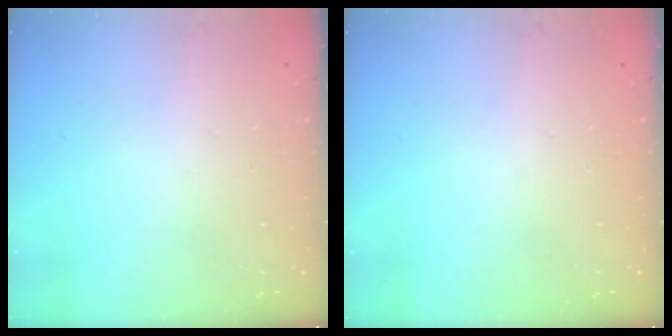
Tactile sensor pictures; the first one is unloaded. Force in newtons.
{"total": 0.0}